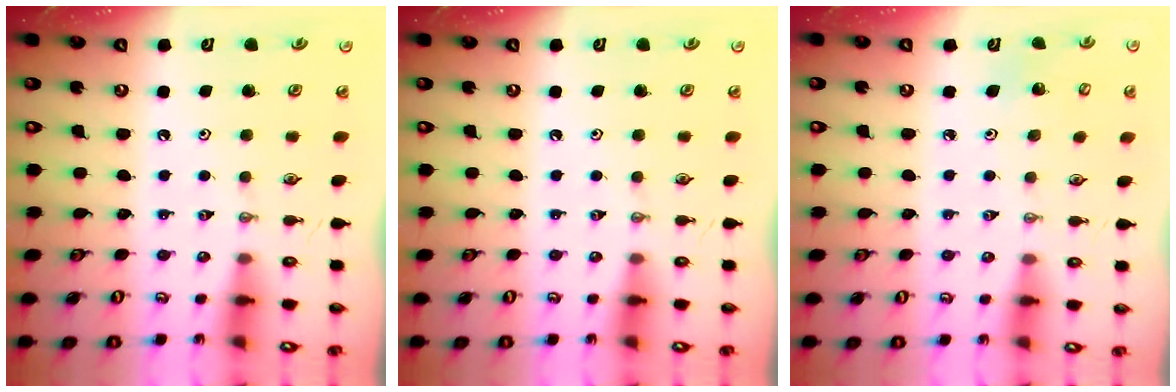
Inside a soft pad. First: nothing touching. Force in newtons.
{"total": 0.0}
{"total": 2.8, "press": 2.7, "slide": 0.7}